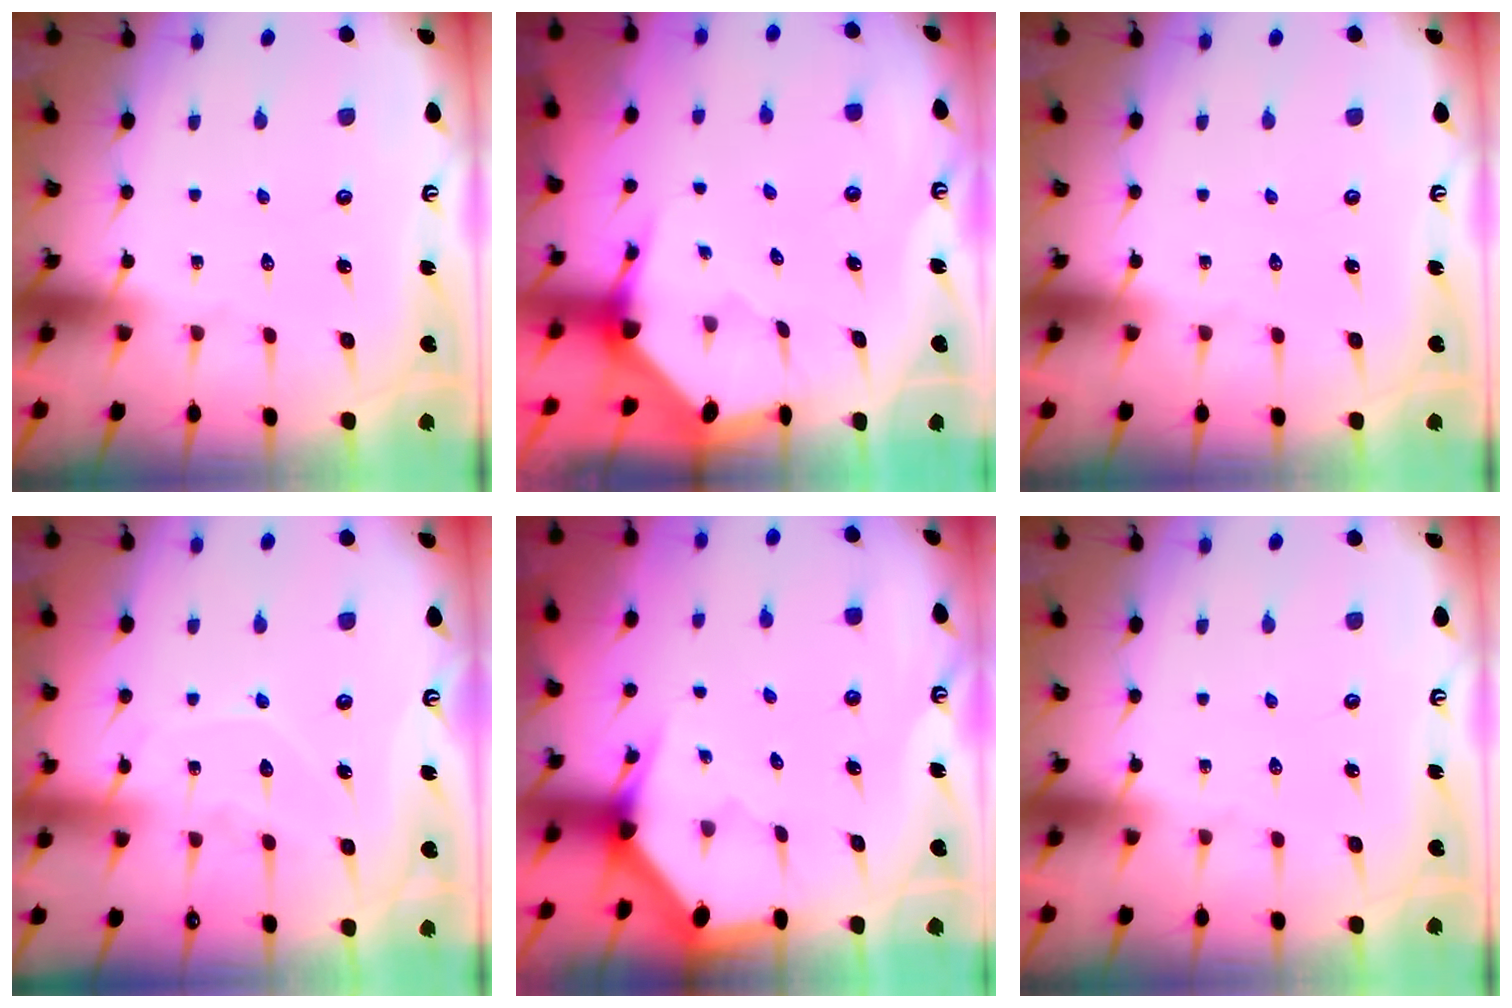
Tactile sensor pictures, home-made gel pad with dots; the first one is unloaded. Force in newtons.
{"total": 3.5, "press": 3.4, "slide": 0.5}
{"total": 0.0}
{"total": 7.5, "press": 7.4, "slide": 0.7}
{"total": 3.0, "press": 3.0, "slide": 0.1}
{"total": 0.0}